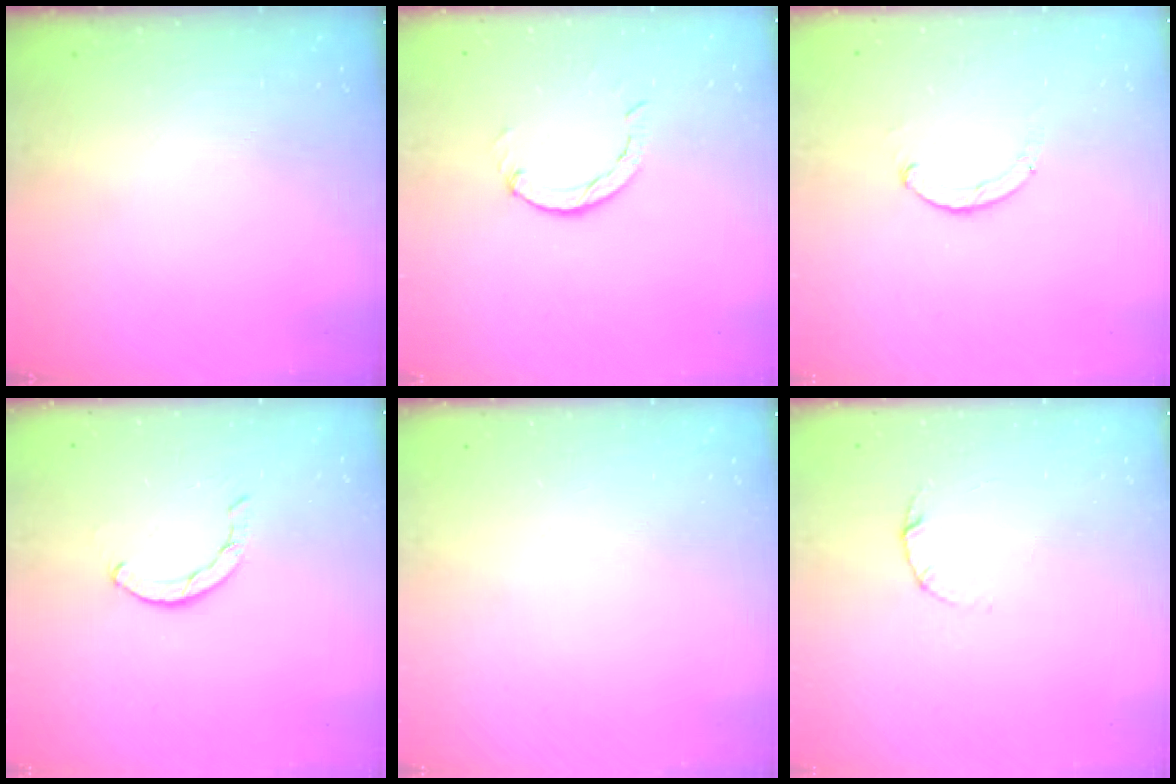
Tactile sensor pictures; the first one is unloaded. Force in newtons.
{"total": 1.3, "press": 1.2, "slide": 0.3}
{"total": 1.8, "press": 1.7, "slide": 0.5}
{"total": 1.6, "press": 1.6, "slide": 0.1}
{"total": 0.0}
{"total": 3.0, "press": 3.0, "slide": 0.4}